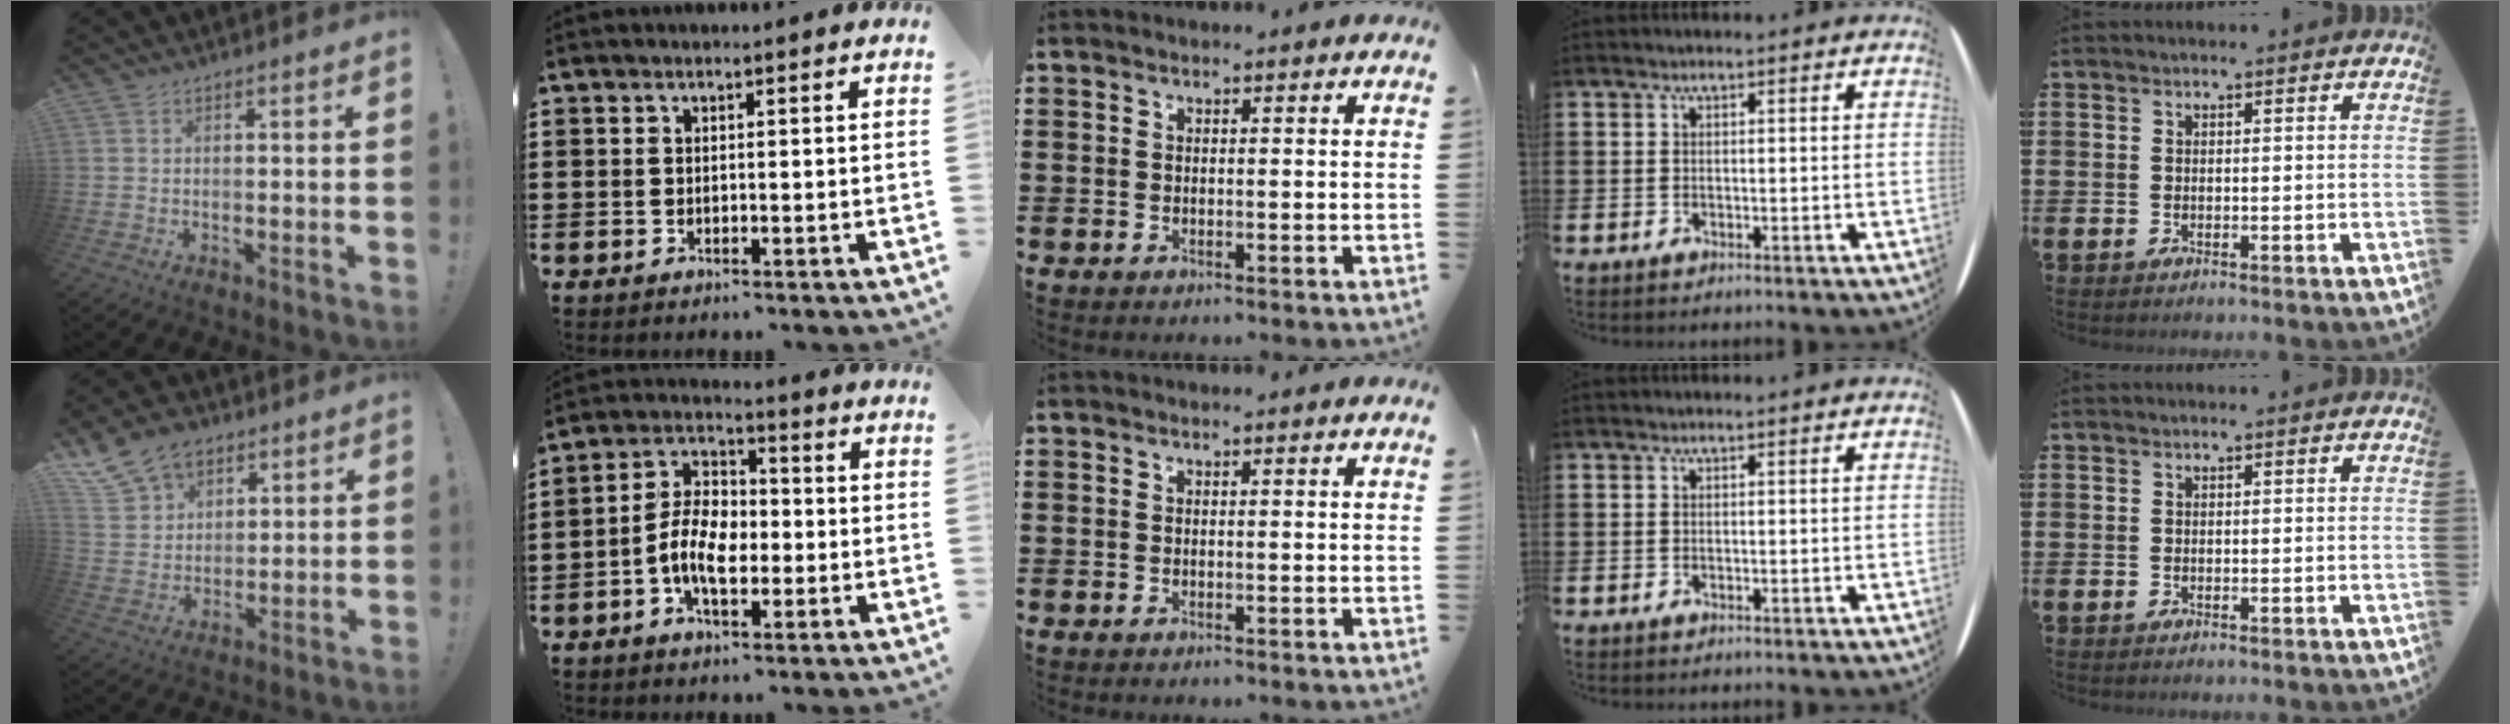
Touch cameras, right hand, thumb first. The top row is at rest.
{"thumb": {"total": 12.7, "force": [8.5, 8.5, 4.1], "torque": [-0.070, -0.053, 0.167]}, "index": {"total": 8.1, "force": [-2.1, 4.5, 6.3], "torque": [-0.146, 0.006, -0.047]}}